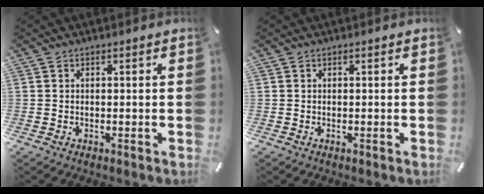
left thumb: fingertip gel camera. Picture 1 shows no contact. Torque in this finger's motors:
{"motor_torque": [0.00, 0.00, 0.00, 0.01, 0.00]}